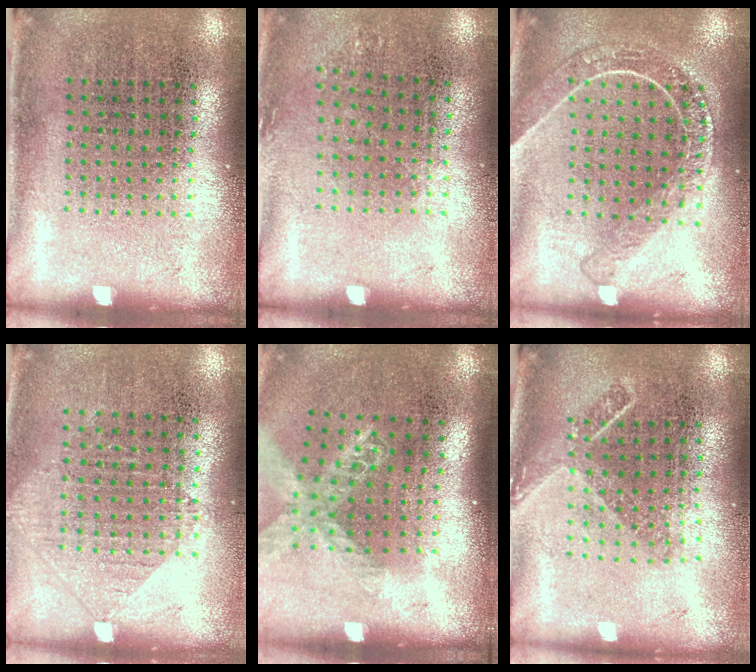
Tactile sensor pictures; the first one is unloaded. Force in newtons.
{"total": 0.9, "press": 0.6, "slide": 0.6}
{"total": 1.8, "press": 1.6, "slide": 0.8}
{"total": 0.9, "press": 0.9, "slide": 0.2}
{"total": 1.6, "press": 1.4, "slide": 0.8}
{"total": 1.6, "press": 1.2, "slide": 1.1}